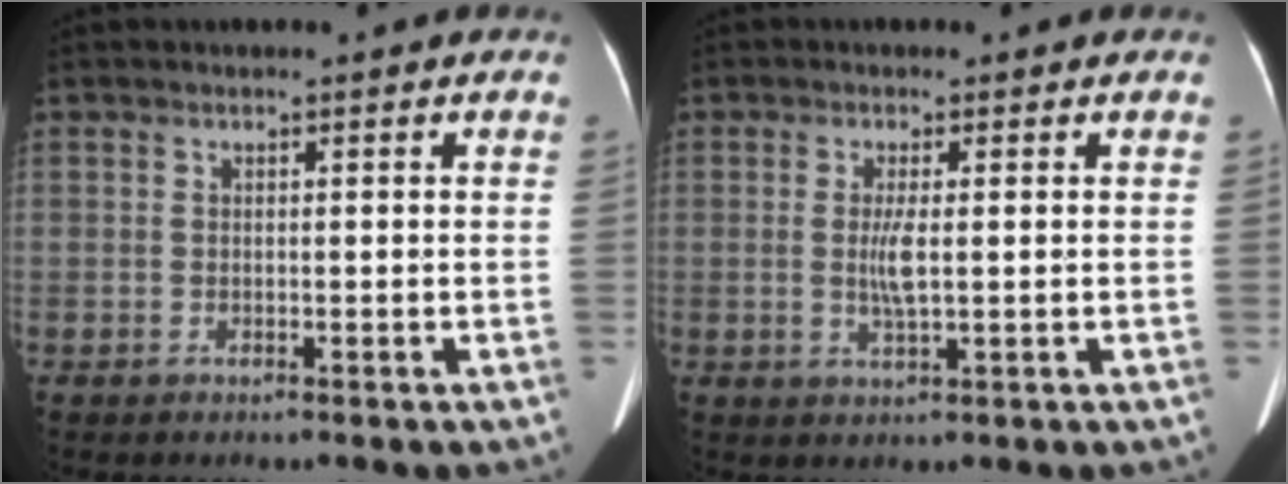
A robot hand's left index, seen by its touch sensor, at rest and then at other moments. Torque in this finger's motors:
{"motor_torque": [0.85, 0.05, 0.33, 0.09]}